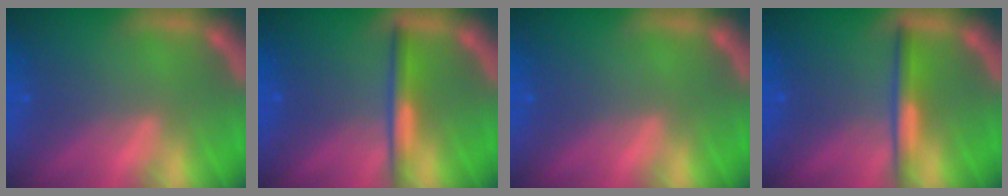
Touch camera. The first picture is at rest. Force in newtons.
{"total": 3.0}
{"total": 0.0}
{"total": 3.0}